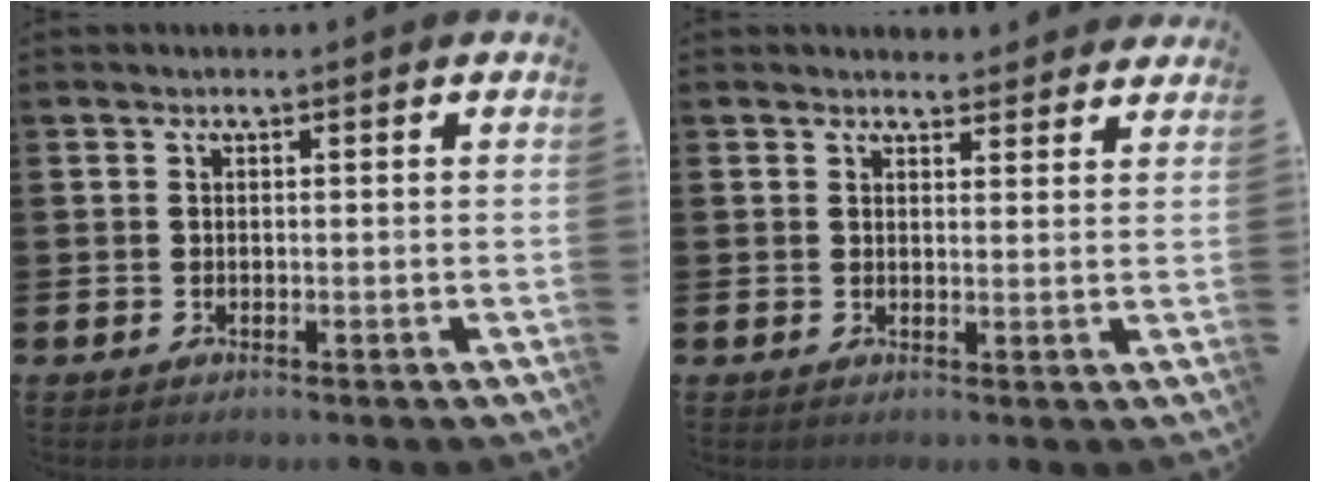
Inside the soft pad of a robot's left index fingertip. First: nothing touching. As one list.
[{"total": 2.9, "force": [2.8, 0.7, -0.2], "torque": [0.008, -0.017, 0.049]}]